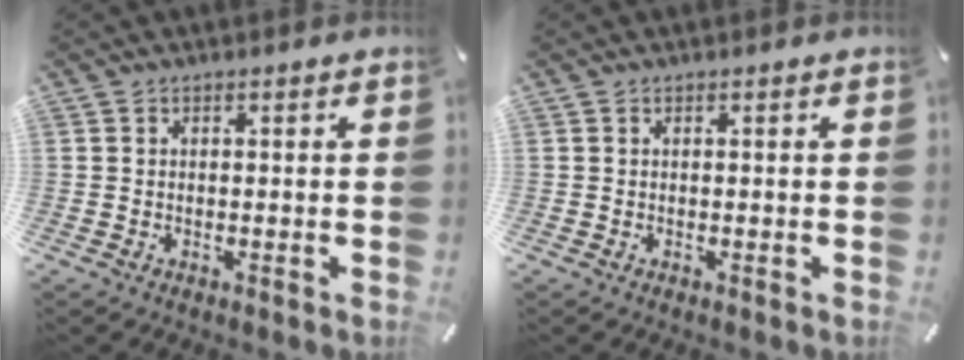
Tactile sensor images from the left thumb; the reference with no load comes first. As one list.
[{"total": 0.0}]